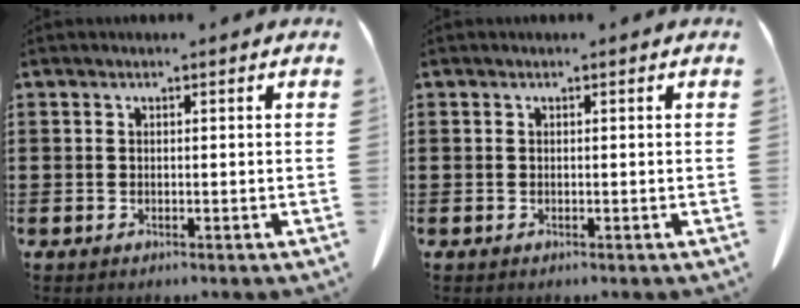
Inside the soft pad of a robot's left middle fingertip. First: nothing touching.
{"total": 0.0}